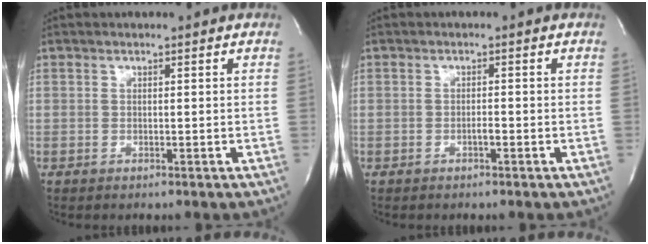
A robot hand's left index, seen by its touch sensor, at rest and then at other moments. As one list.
[{"total": 0.9, "force": [-0.5, 0.1, 0.7], "torque": [-0.011, 0.002, -0.010]}]